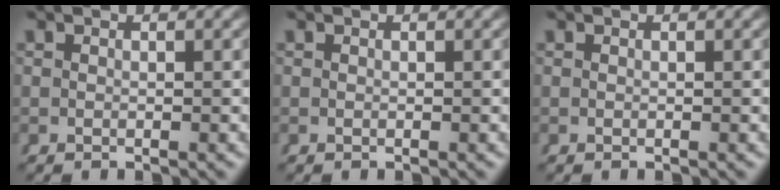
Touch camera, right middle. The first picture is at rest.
{"total": 0.0}
{"total": 1.5, "force": [-0.2, -1.4, -0.4], "torque": [0.019, -0.010, 0.007]}